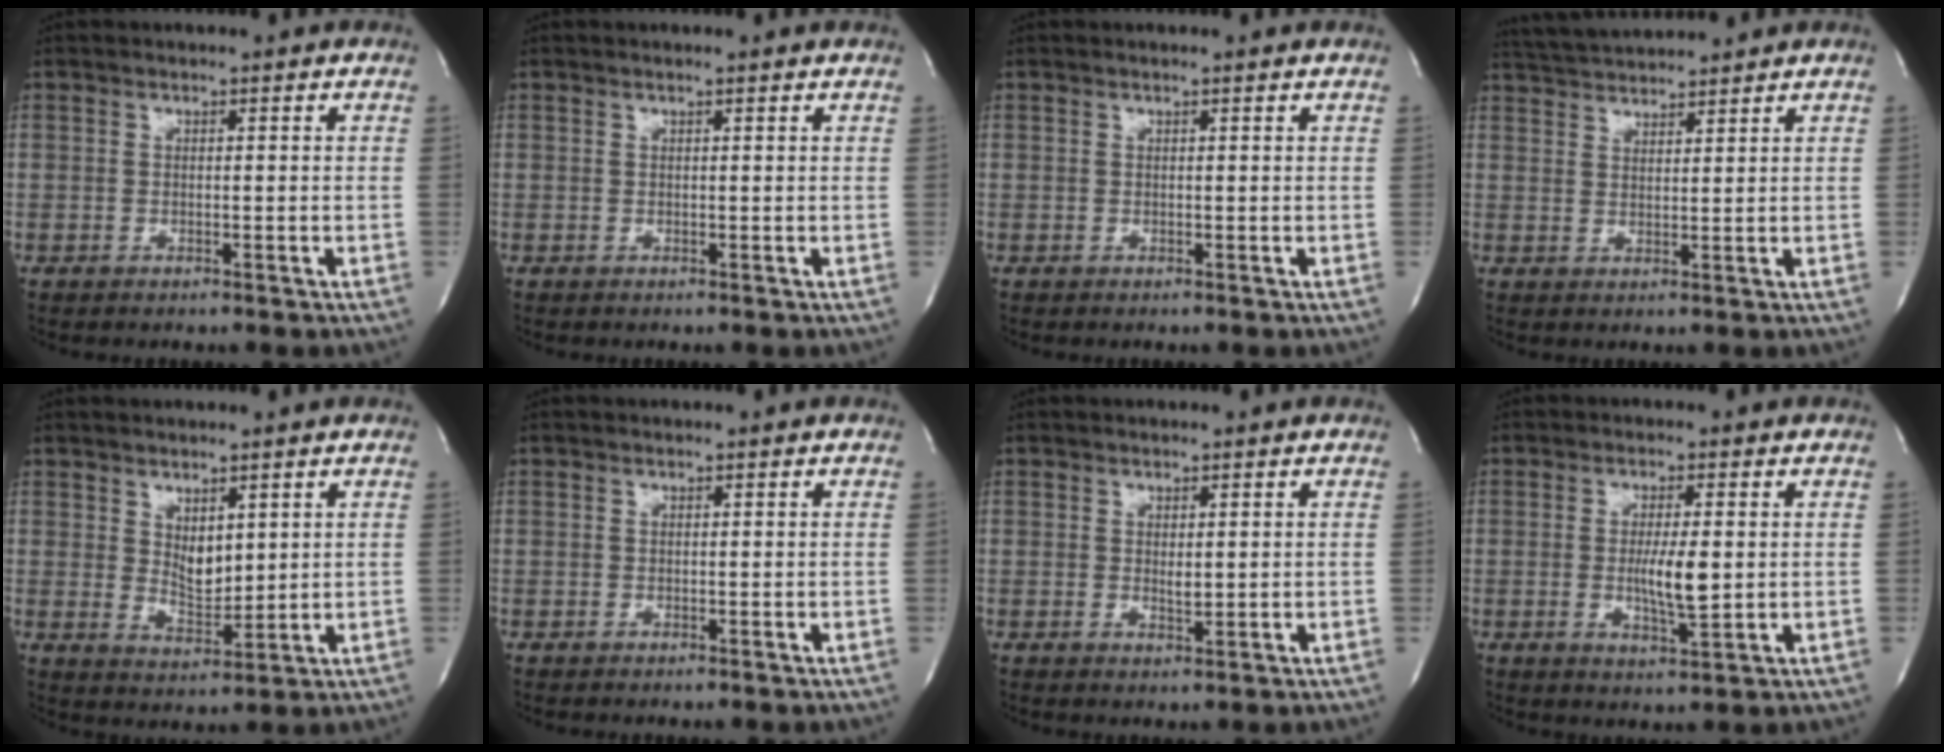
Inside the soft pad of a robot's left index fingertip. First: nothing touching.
{"total": 1.1, "force": [1.0, -0.1, 0.4], "torque": [-0.016, 0.007, 0.016]}
{"total": 0.8, "force": [0.8, -0.1, 0.3], "torque": [-0.012, 0.004, 0.013]}
{"total": 8.5, "force": [8.3, -0.2, 2.1], "torque": [-0.051, 0.025, 0.144]}
{"total": 4.3, "force": [1.7, 2.2, 3.3], "torque": [-0.063, -0.007, 0.042]}
{"total": 0.0}
{"total": 1.4, "force": [0.3, 0.5, 1.3], "torque": [-0.025, -0.005, 0.009]}
{"total": 5.4, "force": [-0.1, 1.0, 5.3], "torque": [-0.097, -0.009, -0.001]}